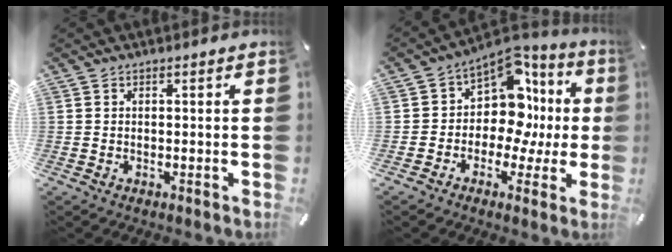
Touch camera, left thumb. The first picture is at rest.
{"total": 13.0, "force": [3.3, 9.5, 8.2], "torque": [-0.125, -0.044, 0.056]}